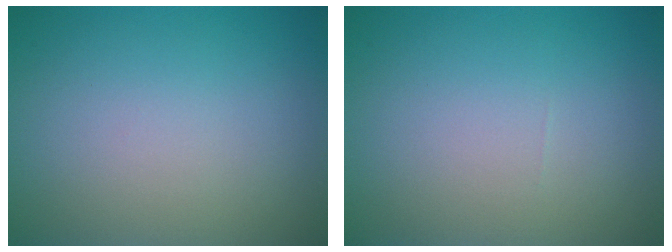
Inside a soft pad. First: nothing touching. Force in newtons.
{"total": 0.0}